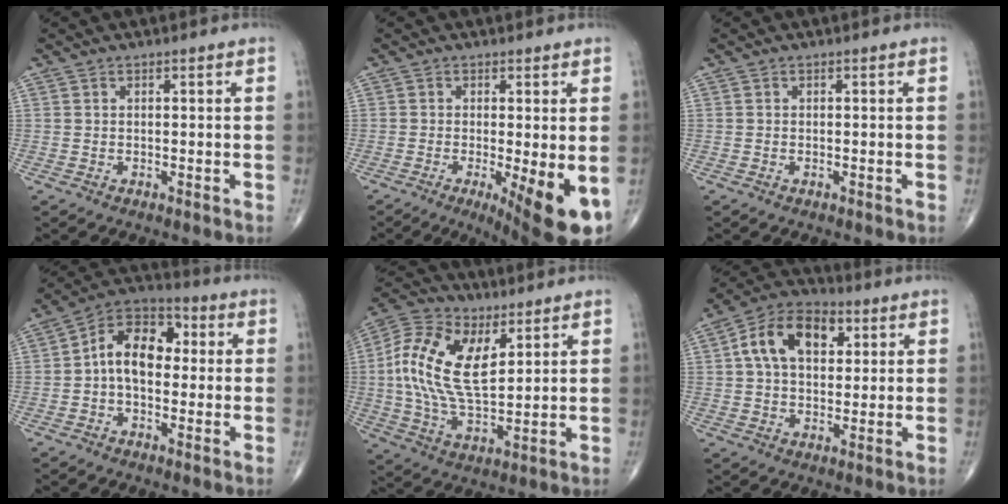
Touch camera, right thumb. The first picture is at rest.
{"total": 11.2, "force": [-3.3, 2.7, 10.3], "torque": [-0.141, -0.024, -0.043]}
{"total": 0.0}
{"total": 12.1, "force": [0.5, 8.0, 9.1], "torque": [-0.124, 0.035, -0.007]}
{"total": 17.2, "force": [4.9, 9.2, 13.7], "torque": [-0.265, -0.009, 0.085]}
{"total": 13.3, "force": [3.7, 8.5, 9.5], "torque": [-0.145, 0.014, 0.054]}